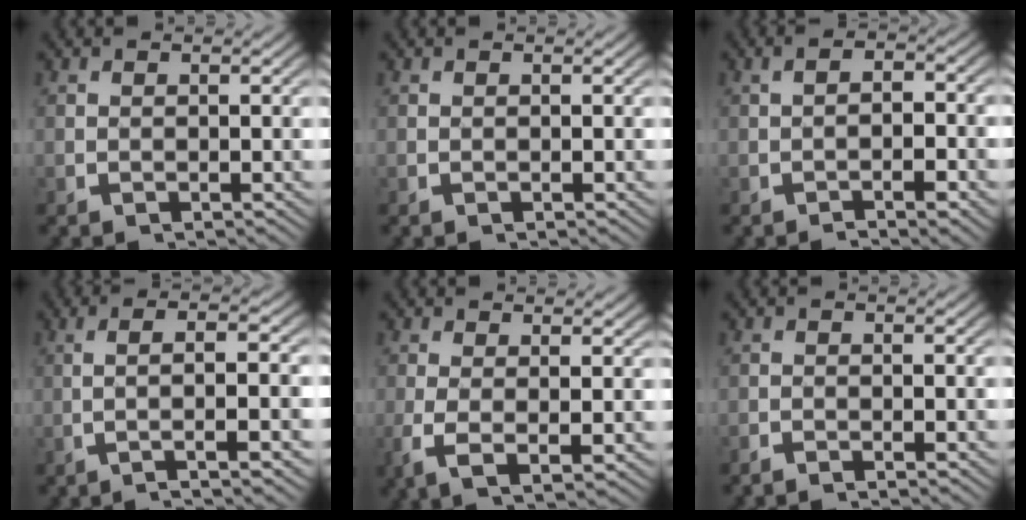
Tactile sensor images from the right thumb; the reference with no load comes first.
{"total": 0.0}
{"total": 2.5, "force": [-1.2, 1.2, 1.9], "torque": [-0.024, 0.004, -0.024]}
{"total": 5.8, "force": [-0.6, 0.9, 5.7], "torque": [-0.094, 0.014, -0.014]}
{"total": 3.2, "force": [0.0, 1.2, 3.0], "torque": [-0.076, -0.020, 0.008]}
{"total": 1.0, "force": [-1.0, 0.0, 0.1], "torque": [0.003, 0.000, -0.025]}